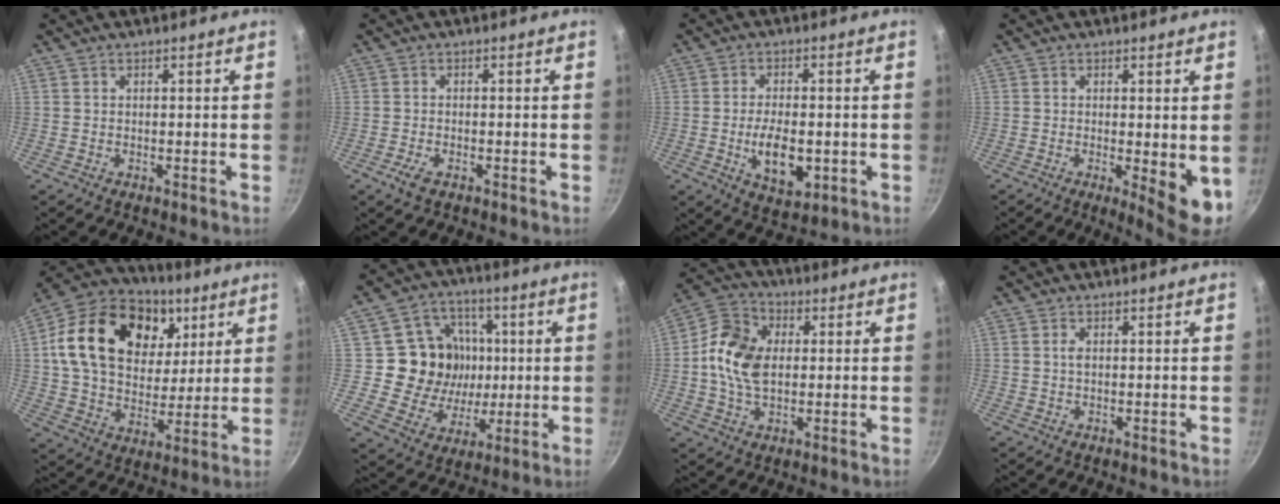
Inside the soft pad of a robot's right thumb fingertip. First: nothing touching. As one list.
[{"total": 2.6, "force": [-1.4, 1.1, 1.9], "torque": [-0.045, 0.007, -0.029]}, {"total": 9.2, "force": [-1.8, 4.7, 7.7], "torque": [-0.119, 0.000, -0.023]}, {"total": 6.9, "force": [-0.7, 1.9, 6.6], "torque": [-0.081, -0.012, -0.004]}, {"total": 26.2, "force": [8.7, 18.3, 16.5], "torque": [-0.268, -0.009, 0.140]}, {"total": 15.2, "force": [1.4, 13.9, 6.0], "torque": [-0.065, 0.007, 0.025]}, {"total": 12.2, "force": [0.7, 8.5, 8.8], "torque": [-0.149, 0.013, -0.004]}, {"total": 1.1, "force": [0.2, 0.6, 0.9], "torque": [-0.017, 0.002, 0.002]}]